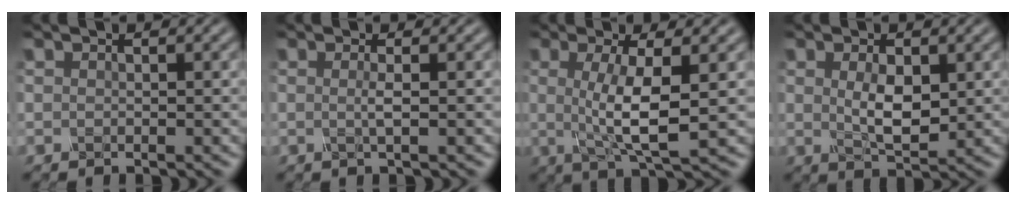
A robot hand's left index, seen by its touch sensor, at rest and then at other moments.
{"total": 1.3, "force": [0.0, 0.3, 1.3], "torque": [-0.023, 0.000, -0.004]}
{"total": 5.9, "force": [0.2, 1.3, 5.8], "torque": [-0.108, -0.004, 0.005]}
{"total": 3.6, "force": [0.5, 1.7, 3.2], "torque": [-0.065, -0.005, 0.015]}